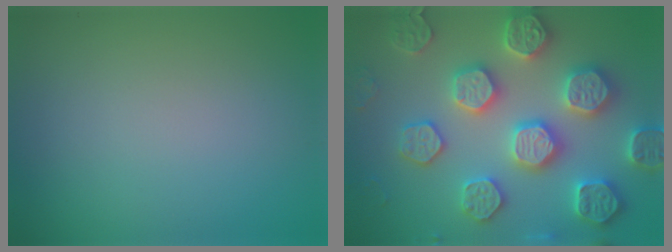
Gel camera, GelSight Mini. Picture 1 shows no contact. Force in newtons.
{"total": 7.9, "press": 7.7, "slide": 1.7}